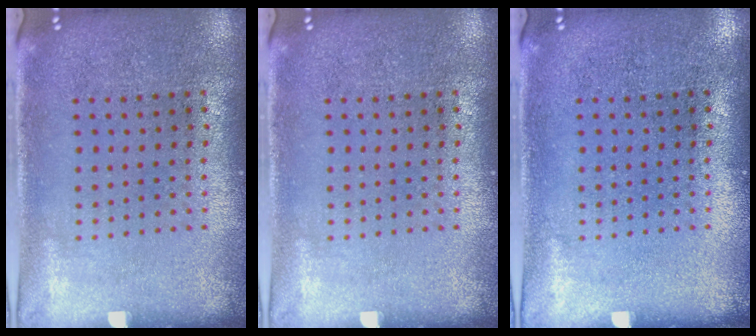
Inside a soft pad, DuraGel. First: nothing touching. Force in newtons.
{"total": 0.0}
{"total": 0.0}